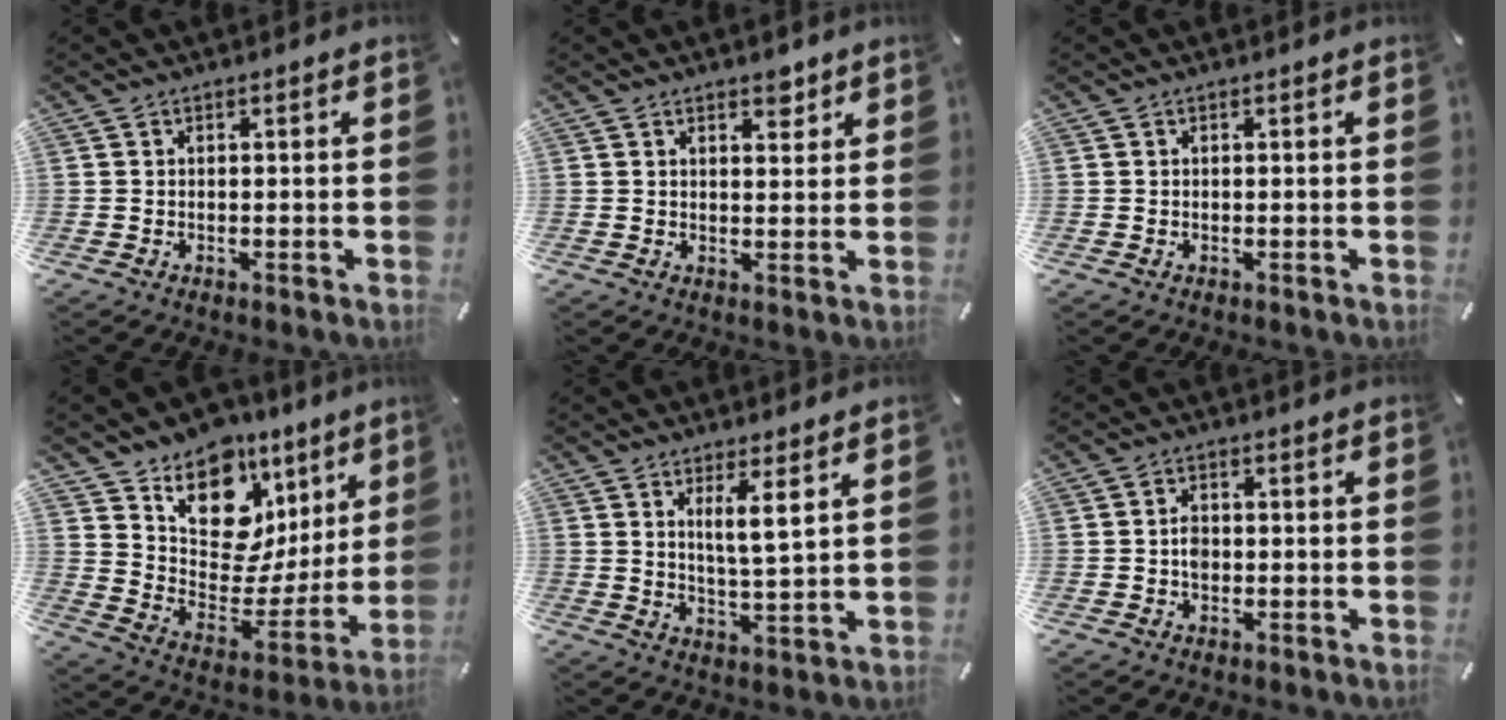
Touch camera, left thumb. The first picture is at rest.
{"total": 3.4, "force": [2.6, 1.7, 1.4], "torque": [0.001, -0.017, 0.039]}
{"total": 0.0}
{"total": 15.5, "force": [10.2, 9.9, 6.1], "torque": [-0.085, -0.098, 0.178]}
{"total": 6.0, "force": [3.4, 0.4, 4.9], "torque": [-0.089, -0.017, 0.052]}
{"total": 2.4, "force": [-0.3, 1.9, 1.6], "torque": [-0.031, 0.005, -0.006]}